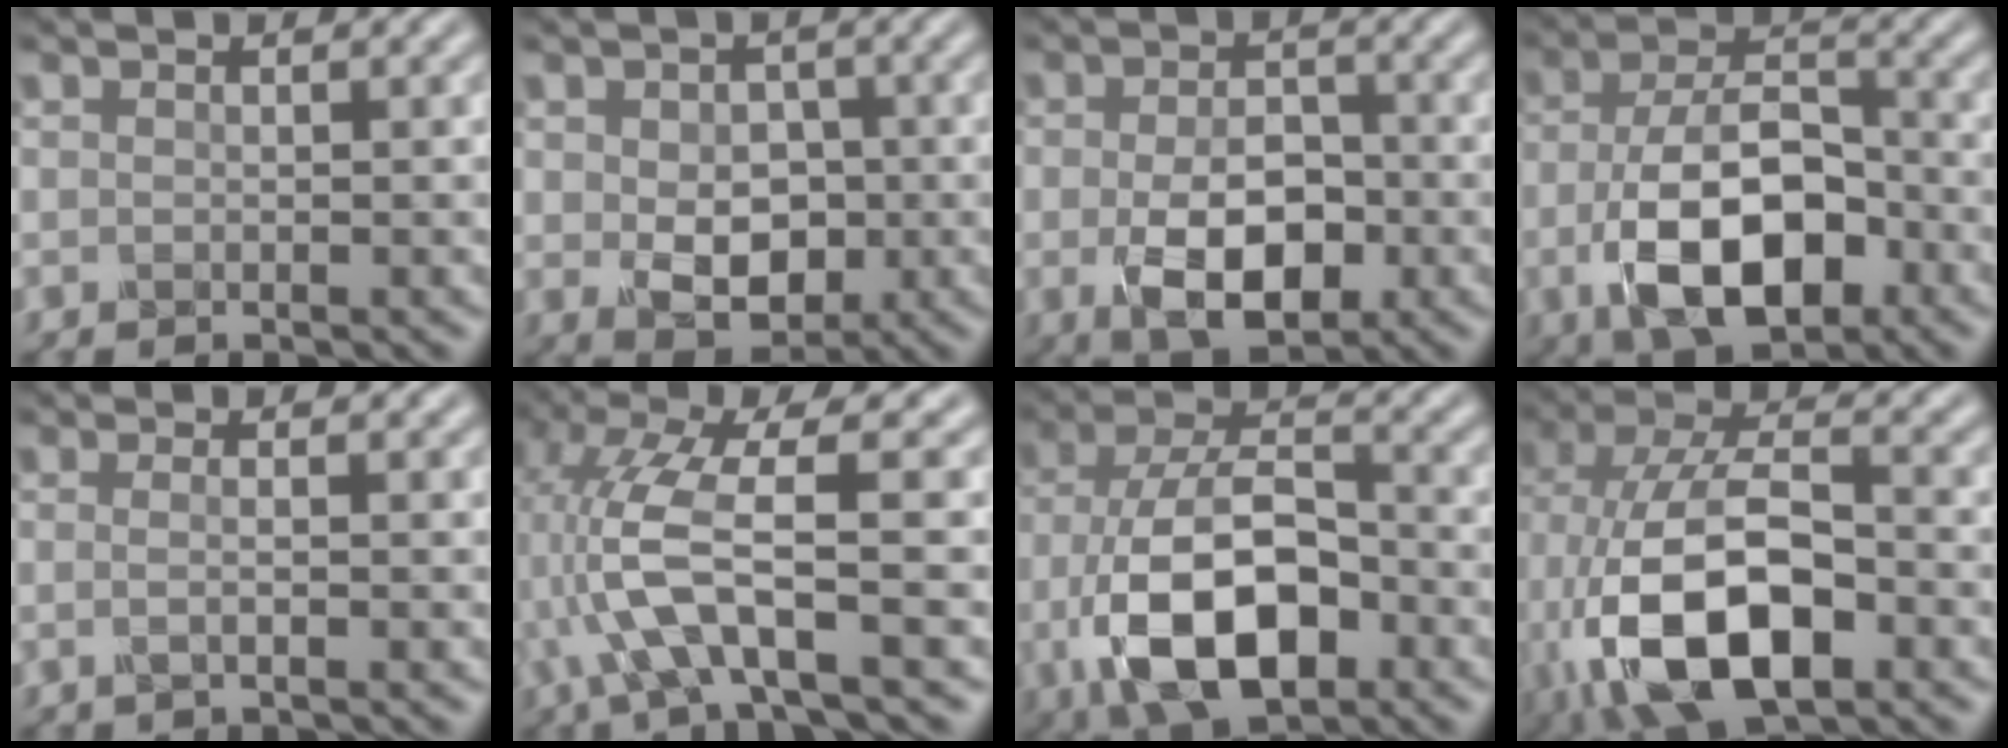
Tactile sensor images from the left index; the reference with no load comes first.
{"total": 4.8, "force": [-0.6, 3.6, 3.0], "torque": [-0.067, -0.014, -0.006]}
{"total": 5.6, "force": [-1.7, 3.3, 4.2], "torque": [-0.094, -0.008, -0.029]}
{"total": 9.4, "force": [-3.5, 5.1, 7.1], "torque": [-0.152, -0.004, -0.064]}
{"total": 1.4, "force": [-0.1, 0.6, 1.3], "torque": [-0.015, -0.007, -0.016]}
{"total": 6.0, "force": [-0.5, 1.2, 5.9], "torque": [-0.144, 0.002, -0.008]}
{"total": 10.6, "force": [-3.9, 5.7, 8.1], "torque": [-0.172, -0.003, -0.072]}
{"total": 12.5, "force": [-3.1, 7.1, 9.8], "torque": [-0.210, -0.010, -0.056]}